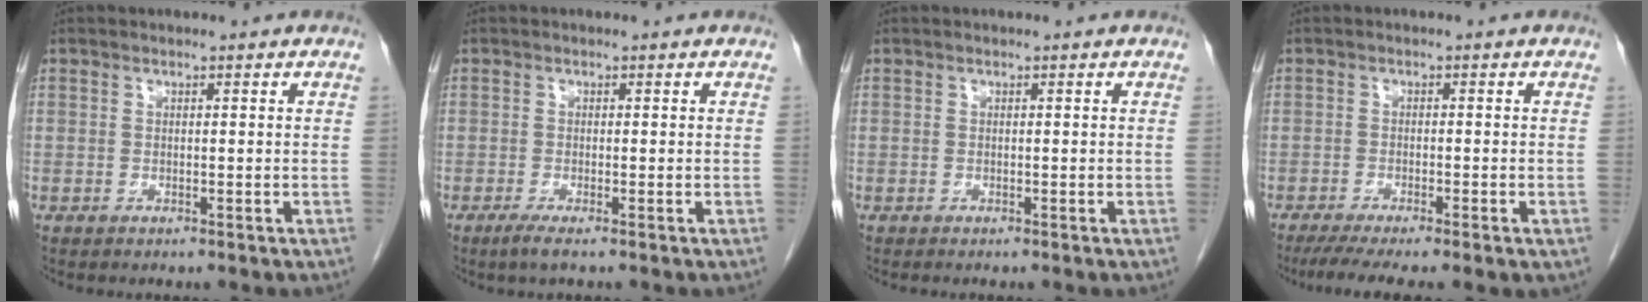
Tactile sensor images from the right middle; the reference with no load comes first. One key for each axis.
{"total": 1.8, "fx": -1.1, "fy": -0.2, "fz": 1.4, "tx": -0.034, "ty": -0.009, "tz": -0.024}
{"total": 0.0}
{"total": 9.0, "fx": -6.5, "fy": 1.6, "fz": 6.0, "tx": -0.085, "ty": -0.016, "tz": -0.099}